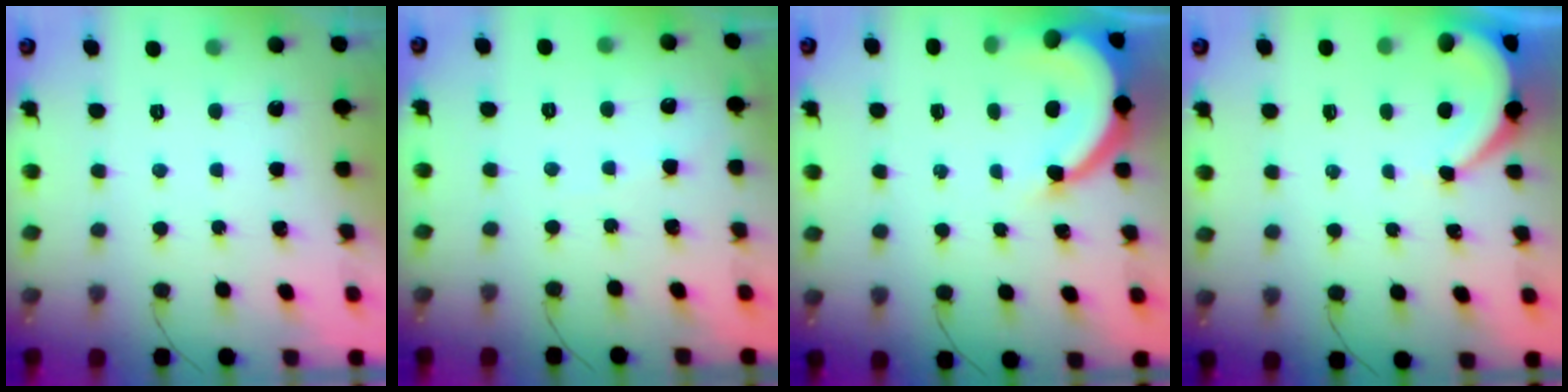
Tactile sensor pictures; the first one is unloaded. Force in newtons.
{"total": 3.0, "press": 3.0, "slide": 0.3}
{"total": 10.0, "press": 9.9, "slide": 1.0}
{"total": 3.7, "press": 3.6, "slide": 0.3}